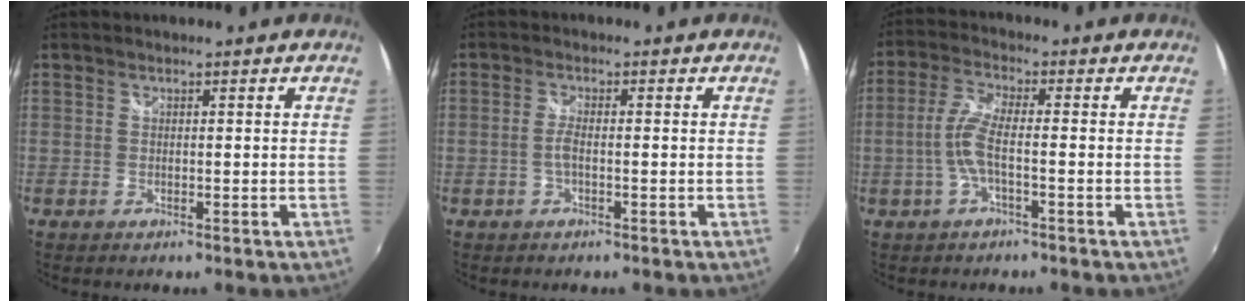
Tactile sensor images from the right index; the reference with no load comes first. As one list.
[{"total": 1.8, "force": [-0.6, 0.2, 1.7], "torque": [-0.037, 0.000, -0.014]}, {"total": 5.9, "force": [-1.5, 0.9, 5.6], "torque": [-0.126, 0.004, -0.030]}]